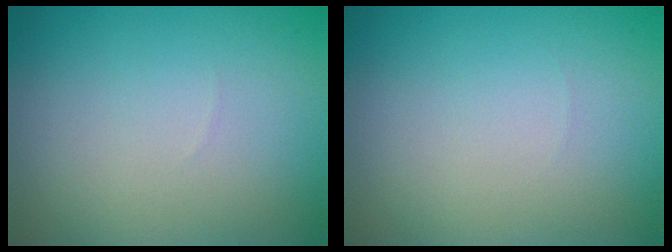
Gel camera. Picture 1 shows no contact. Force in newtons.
{"total": 0.0}